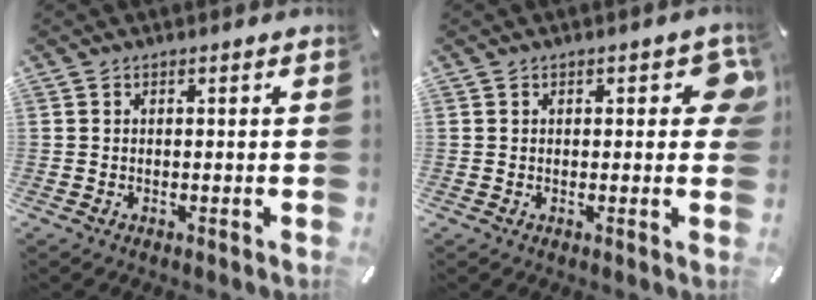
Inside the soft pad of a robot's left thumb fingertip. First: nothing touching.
{"total": 4.5, "force": [1.3, 2.2, 3.6], "torque": [-0.042, -0.002, 0.016]}